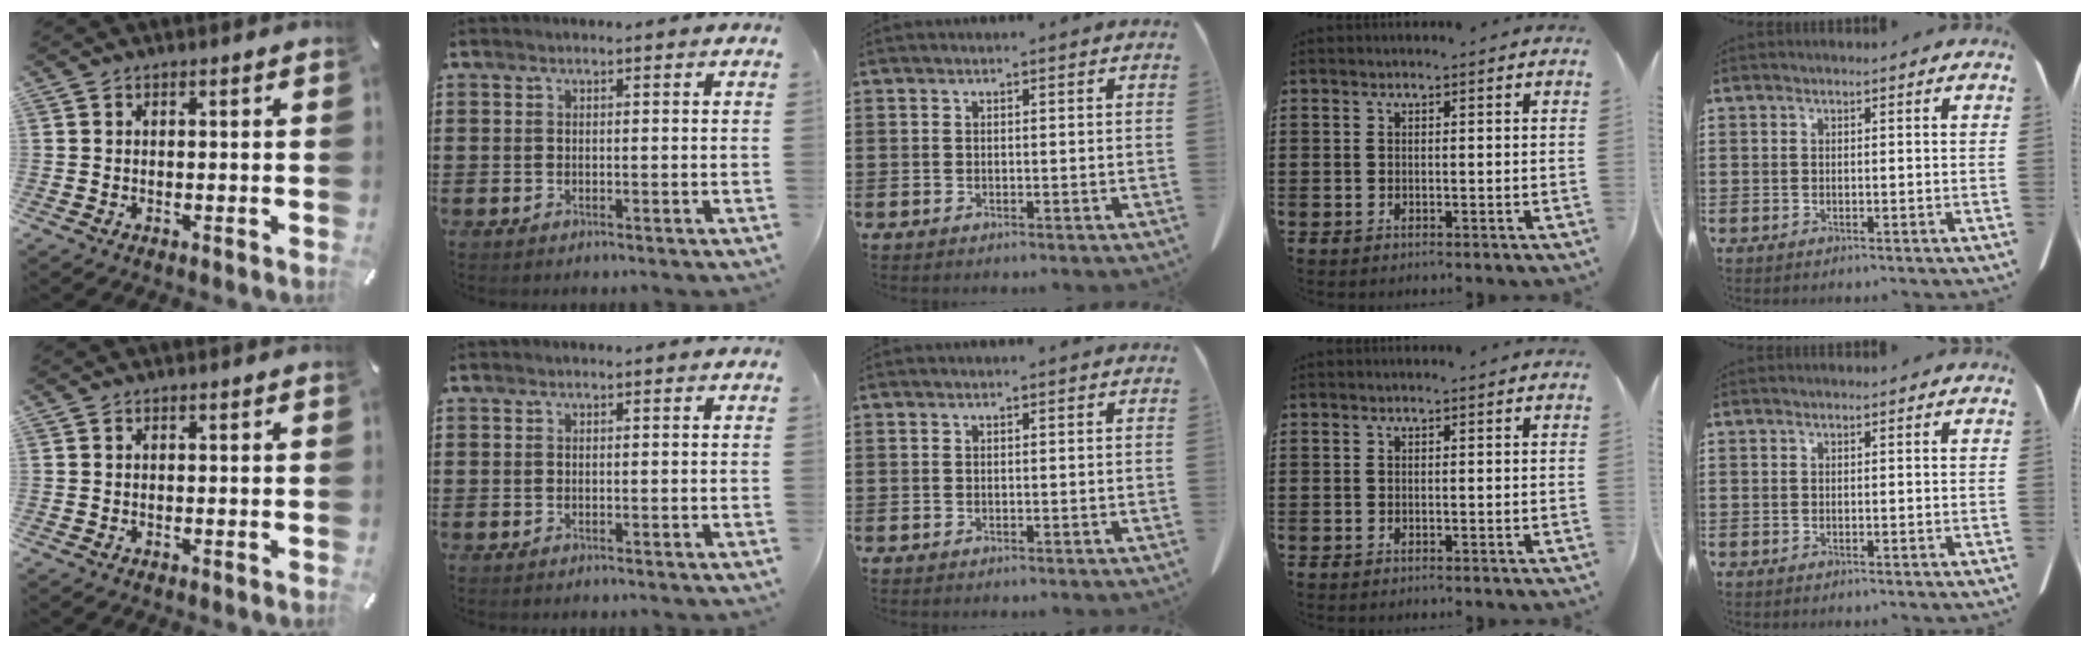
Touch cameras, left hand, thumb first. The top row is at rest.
{}